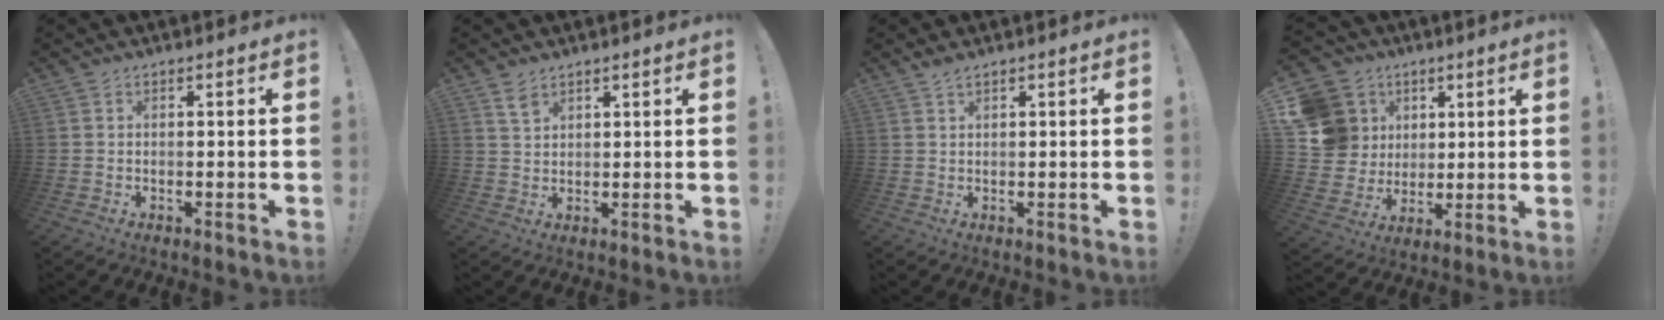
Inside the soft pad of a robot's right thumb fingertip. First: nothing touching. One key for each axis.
{"total": 3.5, "fx": 2.5, "fy": 1.7, "fz": 1.7, "tx": -0.025, "ty": -0.016, "tz": 0.047}
{"total": 1.6, "fx": 1.2, "fy": 0.4, "fz": 1.0, "tx": -0.017, "ty": -0.003, "tz": 0.022}
{"total": 15.1, "fx": 4.1, "fy": 13.8, "fz": 4.8, "tx": -0.078, "ty": -0.003, "tz": 0.108}